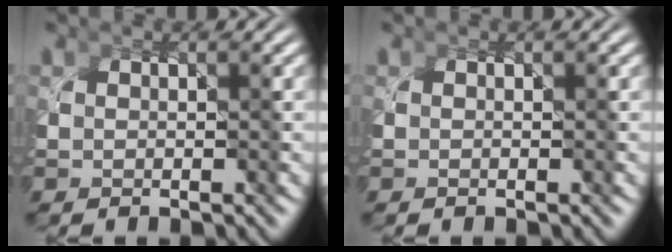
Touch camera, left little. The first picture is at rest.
{"total": 0.0}